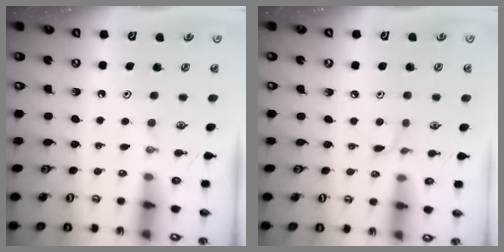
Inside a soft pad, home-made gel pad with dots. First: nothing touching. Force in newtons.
{"total": 4.3, "press": 4.2, "slide": 0.7}